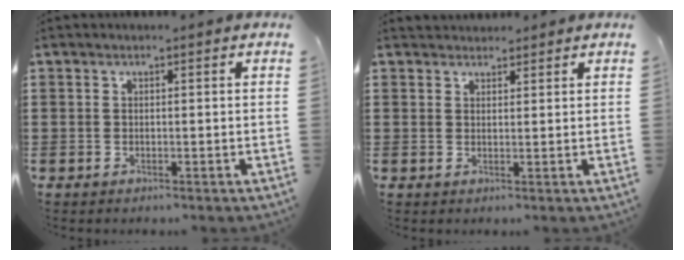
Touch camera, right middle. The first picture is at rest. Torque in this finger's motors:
{"motor_torque": [0.00, 0.00, 0.00, -0.01]}